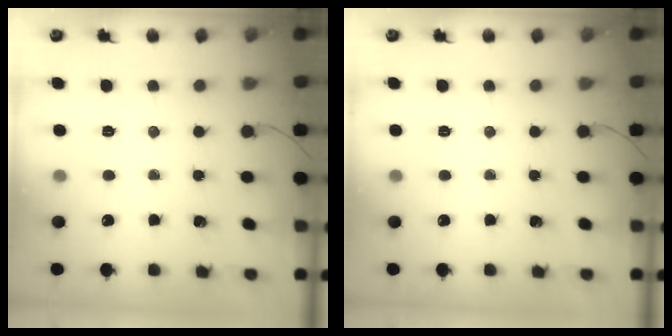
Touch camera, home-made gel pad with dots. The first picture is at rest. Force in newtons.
{"total": 0.0}